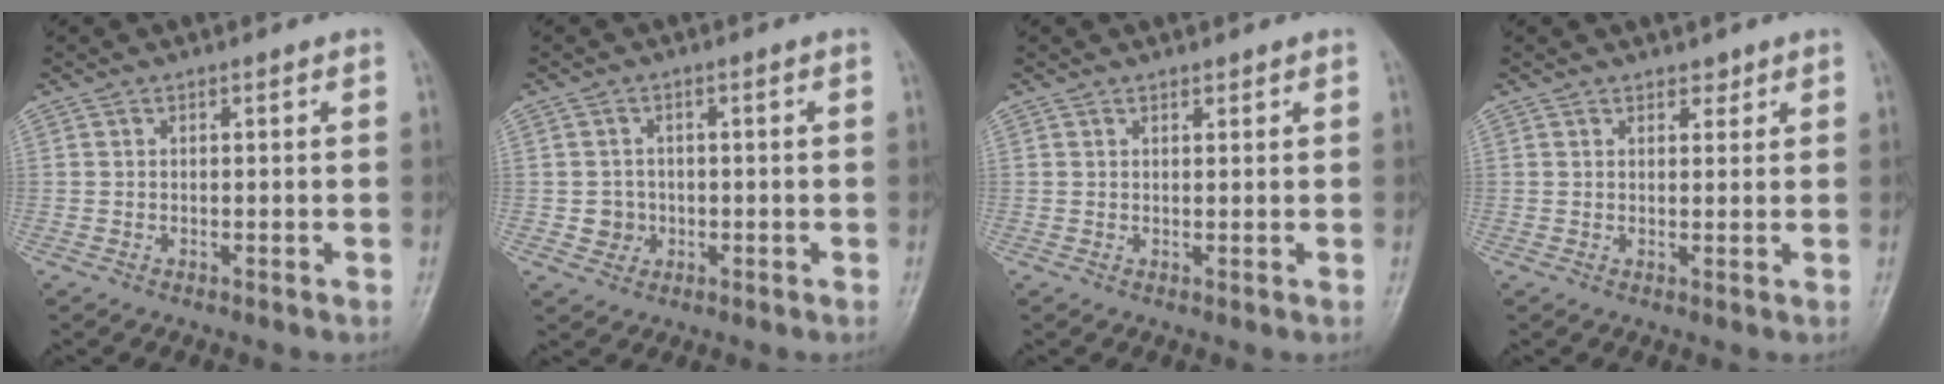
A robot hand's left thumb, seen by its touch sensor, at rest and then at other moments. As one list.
[{"total": 3.0, "force": [-0.4, 2.9, 0.6], "torque": [0.010, 0.008, -0.006]}, {"total": 0.9, "force": [0.8, 0.3, 0.2], "torque": [-0.002, -0.006, 0.011]}, {"total": 1.7, "force": [1.3, 0.9, 0.5], "torque": [0.005, -0.008, 0.016]}]